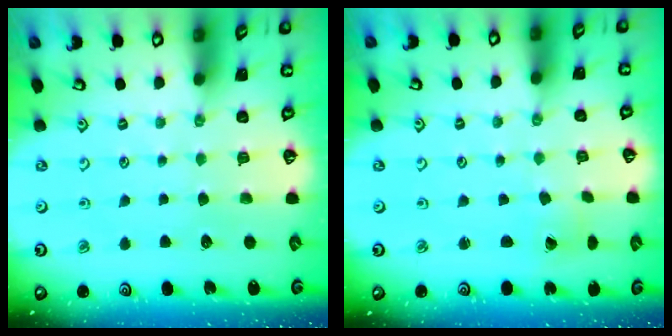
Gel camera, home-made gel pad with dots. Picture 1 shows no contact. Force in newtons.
{"total": 1.5, "press": 1.5, "slide": 0.1}